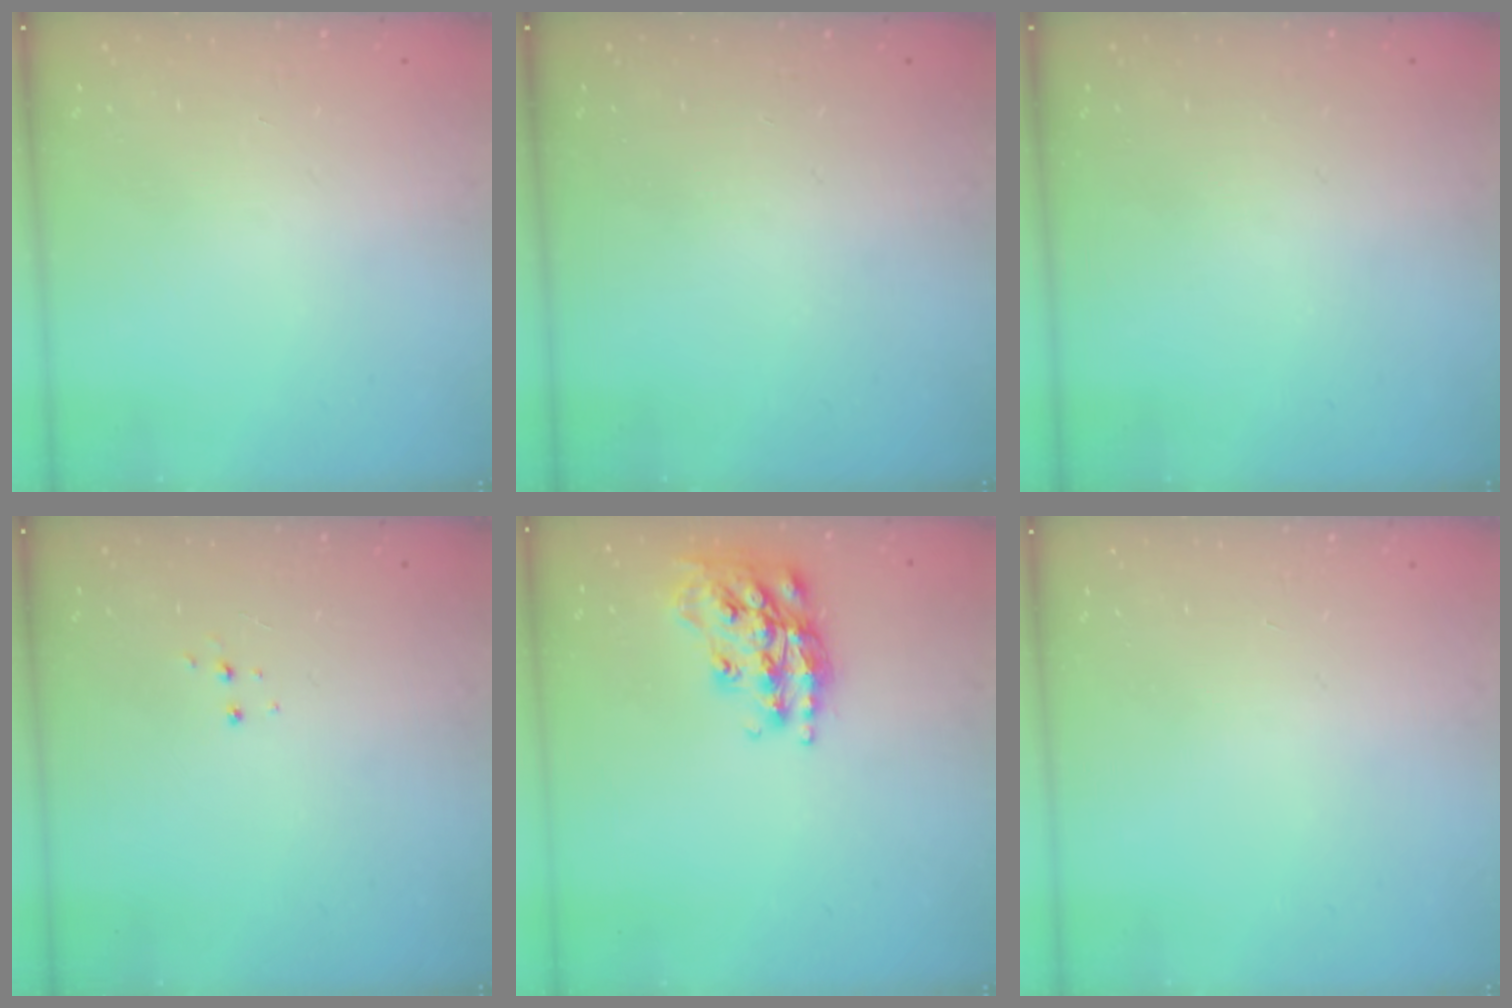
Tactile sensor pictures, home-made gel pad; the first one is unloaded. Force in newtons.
{"total": 0.0}
{"total": 0.0}
{"total": 5.2, "press": 5.2, "slide": 0.3}
{"total": 18.2, "press": 18.1, "slide": 1.1}
{"total": 0.0}